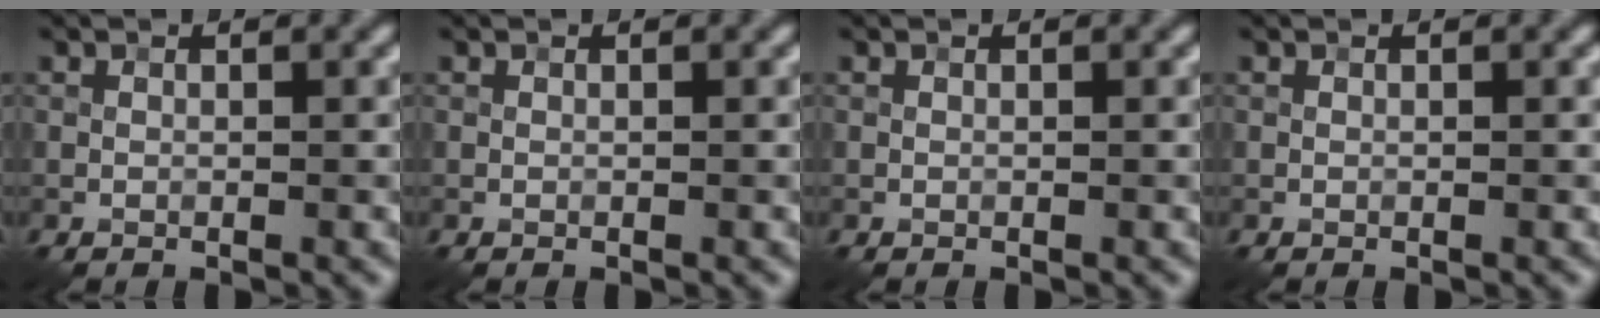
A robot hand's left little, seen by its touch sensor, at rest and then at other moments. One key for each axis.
{"total": 0.0}
{"total": 0.0}
{"total": 0.0}